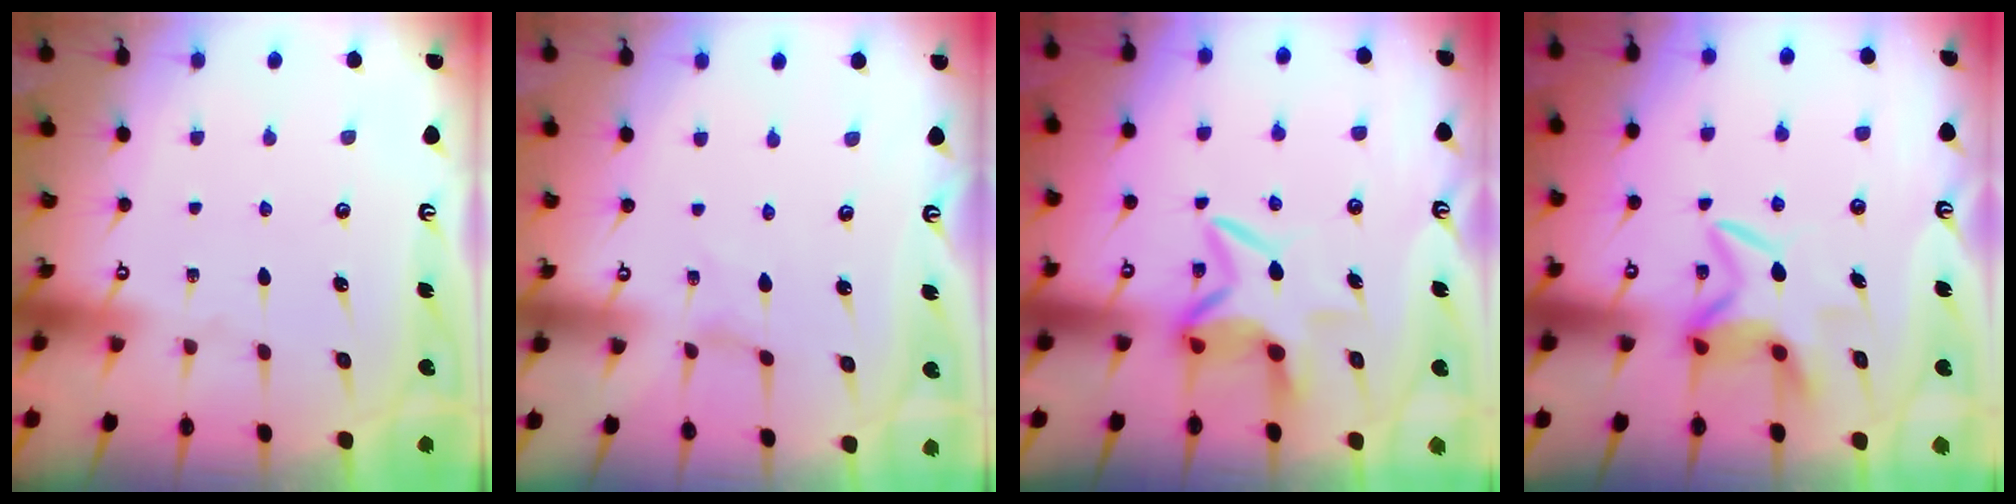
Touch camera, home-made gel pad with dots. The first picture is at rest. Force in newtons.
{"total": 0.0}
{"total": 7.0, "press": 7.0, "slide": 0.9}
{"total": 6.2, "press": 6.2, "slide": 1.1}